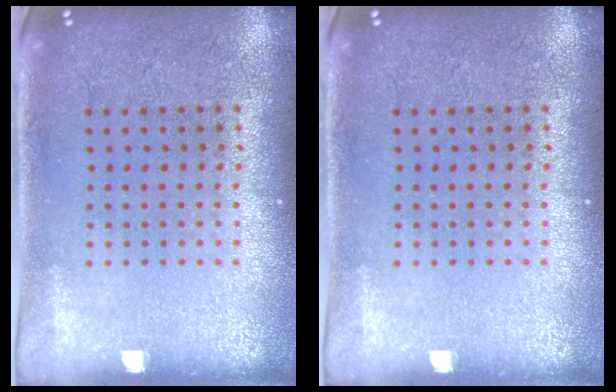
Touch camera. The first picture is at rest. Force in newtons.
{"total": 0.0}